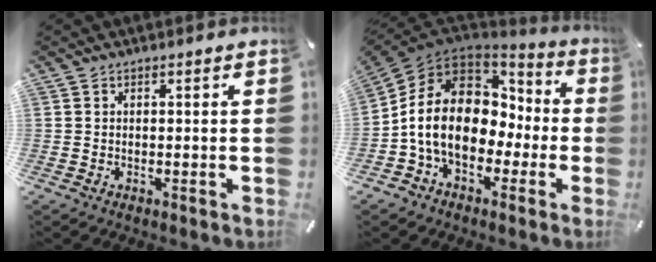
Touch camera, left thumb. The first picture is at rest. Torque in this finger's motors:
{"motor_torque": [2.28, 2.73, 1.67, 1.09, 0.45]}